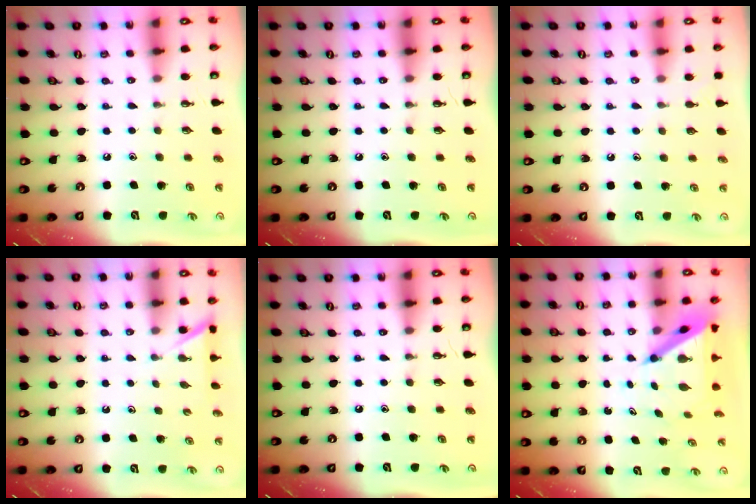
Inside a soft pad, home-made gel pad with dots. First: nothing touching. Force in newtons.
{"total": 0.0}
{"total": 2.9, "press": 2.9, "slide": 0.4}
{"total": 1.6, "press": 1.6, "slide": 0.2}
{"total": 0.0}
{"total": 6.5, "press": 6.5, "slide": 0.6}